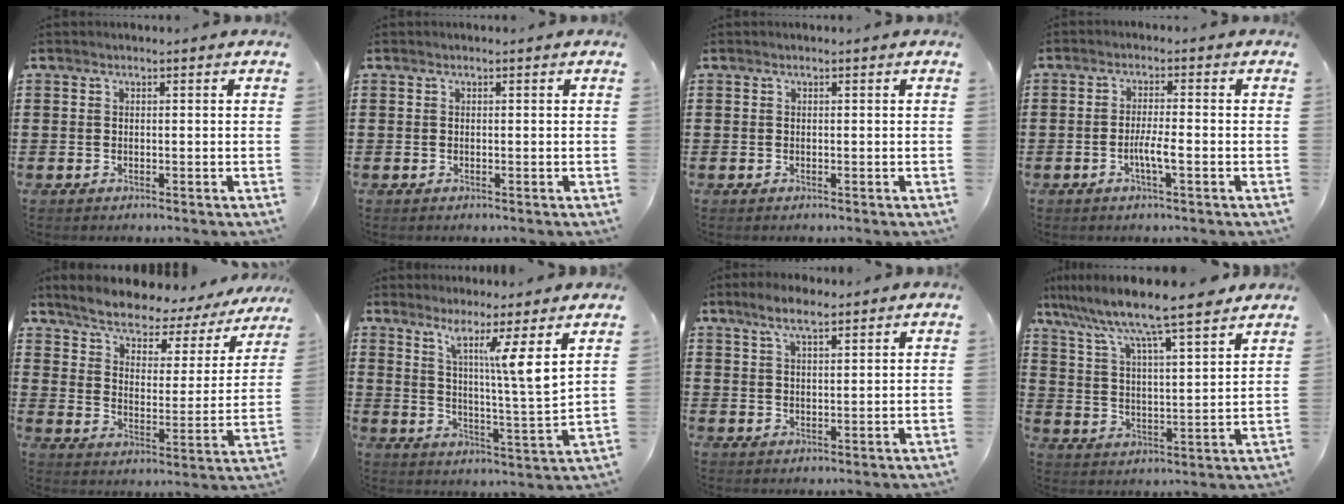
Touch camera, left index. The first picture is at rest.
{"total": 0.0}
{"total": 0.0}
{"total": 3.6, "force": [-1.3, 0.4, 3.3], "torque": [-0.065, -0.002, -0.027]}
{"total": 5.2, "force": [4.7, 1.3, 1.8], "torque": [-0.062, -0.034, 0.074]}
{"total": 8.1, "force": [5.6, -1.4, 5.7], "torque": [-0.102, -0.046, 0.085]}
{"total": 4.5, "force": [3.2, 1.3, 2.9], "torque": [-0.065, 0.005, 0.057]}
{"total": 7.6, "force": [6.9, -0.2, 3.2], "torque": [-0.091, -0.047, 0.110]}